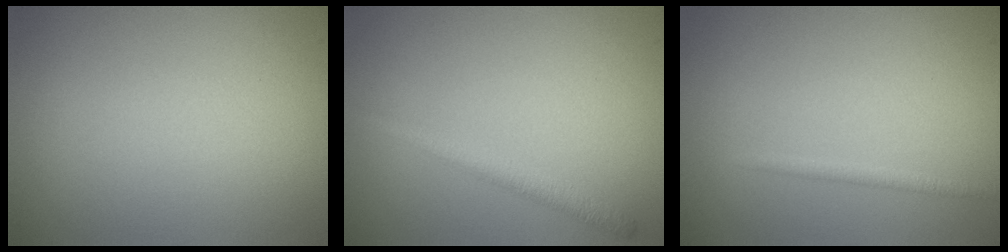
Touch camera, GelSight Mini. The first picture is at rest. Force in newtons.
{"total": 2.0, "press": 2.0, "slide": 0.0}
{"total": 1.1, "press": 1.1, "slide": 0.1}